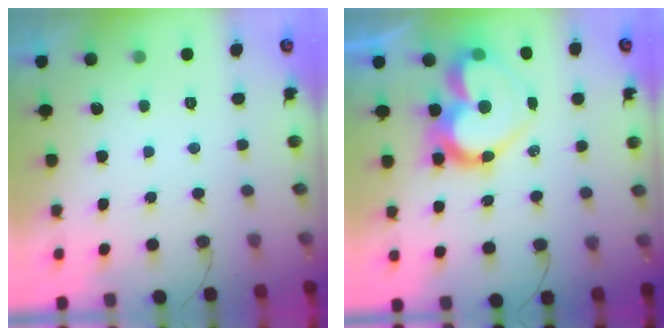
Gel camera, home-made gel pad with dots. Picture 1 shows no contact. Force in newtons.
{"total": 17.7, "press": 17.7, "slide": 1.6}